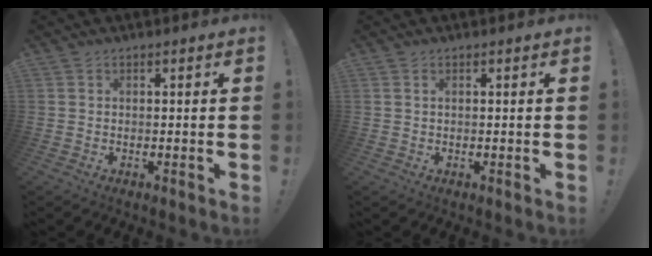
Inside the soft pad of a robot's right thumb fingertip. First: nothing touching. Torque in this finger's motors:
{"motor_torque": [-0.48, -0.06, 0.04, 0.15, 0.00]}